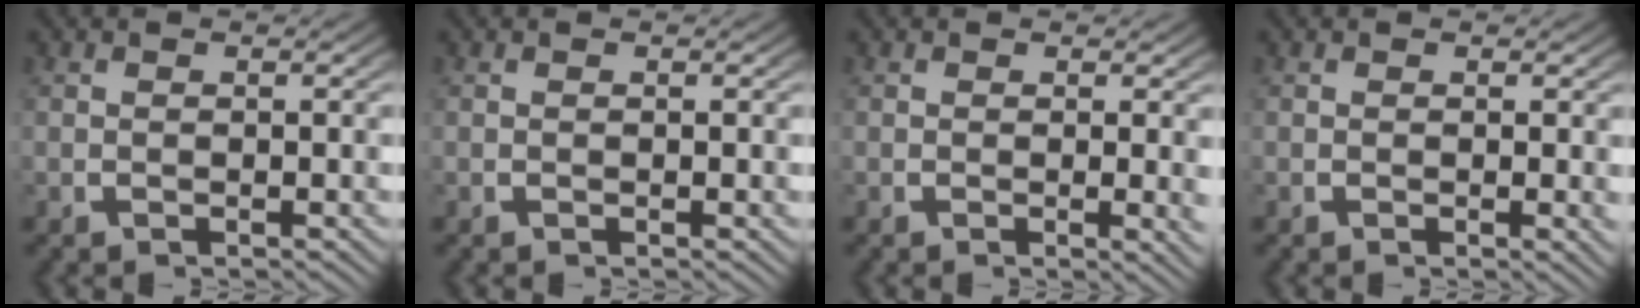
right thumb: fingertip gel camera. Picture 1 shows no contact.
{"total": 0.0}
{"total": 1.4, "force": [0.2, 0.2, 1.4], "torque": [-0.015, -0.006, 0.003]}
{"total": 0.7, "force": [0.1, 0.1, 0.7], "torque": [-0.009, -0.003, 0.003]}